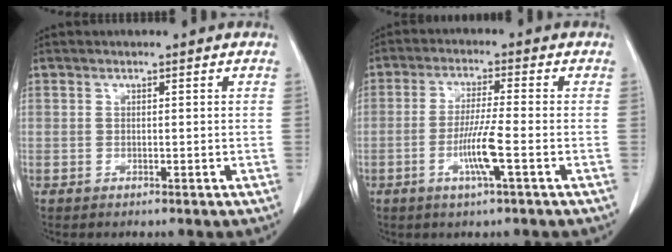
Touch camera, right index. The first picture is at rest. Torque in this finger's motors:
{"motor_torque": [0.95, -0.37, 0.44, 0.15]}